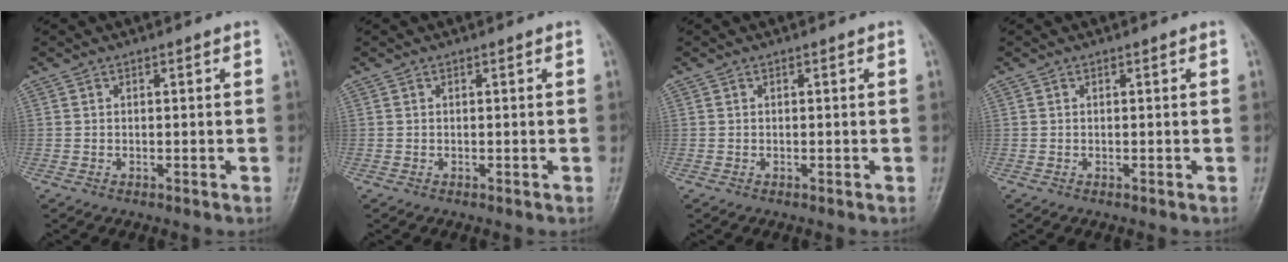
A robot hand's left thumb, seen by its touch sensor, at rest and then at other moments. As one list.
[{"total": 0.0}, {"total": 0.0}, {"total": 0.0}]